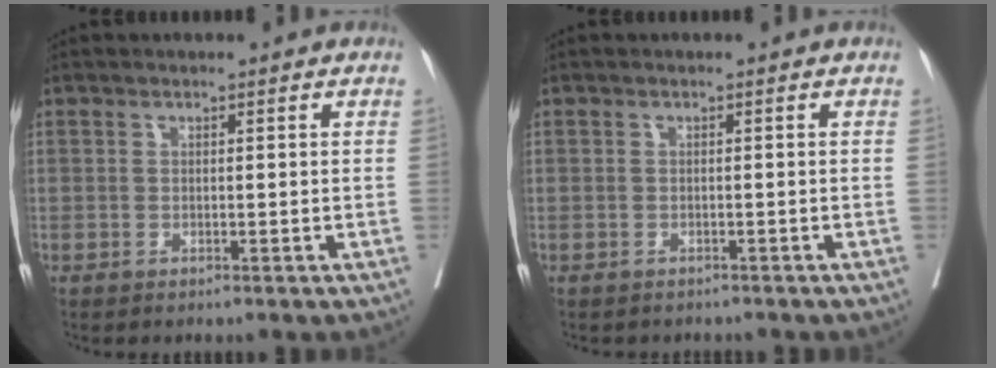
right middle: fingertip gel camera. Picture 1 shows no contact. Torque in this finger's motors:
{"motor_torque": [0.46, -0.45, 0.01, -0.02]}